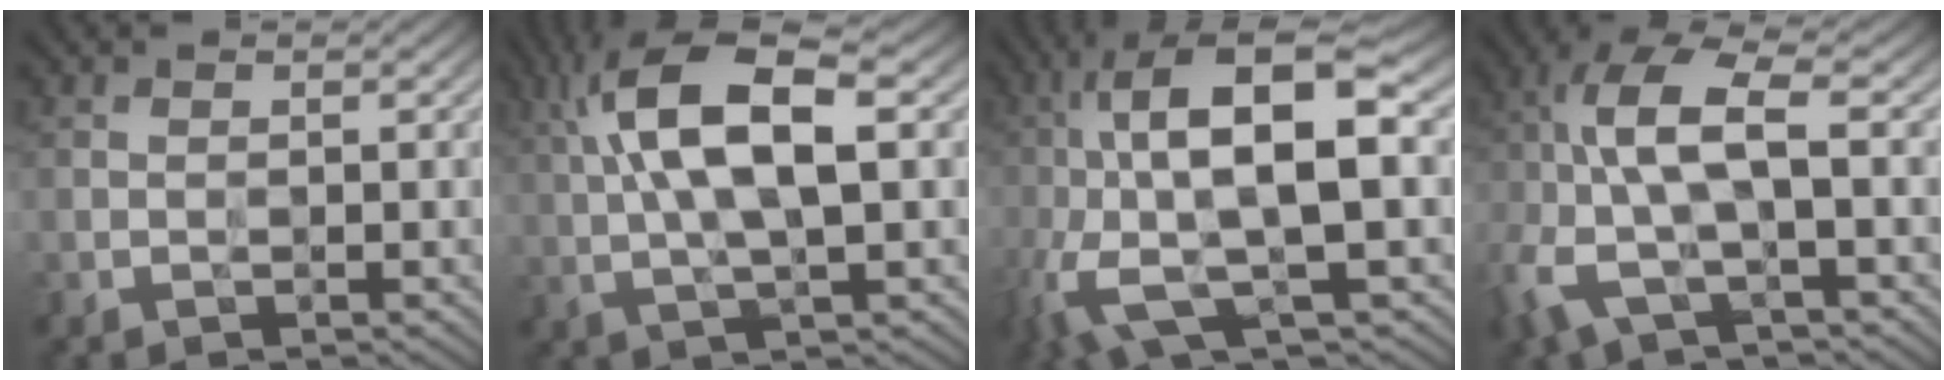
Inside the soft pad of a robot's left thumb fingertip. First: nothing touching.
{"total": 12.3, "force": [2.8, 4.3, 11.1], "torque": [-0.226, 0.012, 0.051]}
{"total": 15.8, "force": [-1.6, 4.6, 15.1], "torque": [-0.315, 0.009, -0.030]}
{"total": 10.3, "force": [-1.9, 4.2, 9.2], "torque": [-0.231, 0.002, -0.050]}